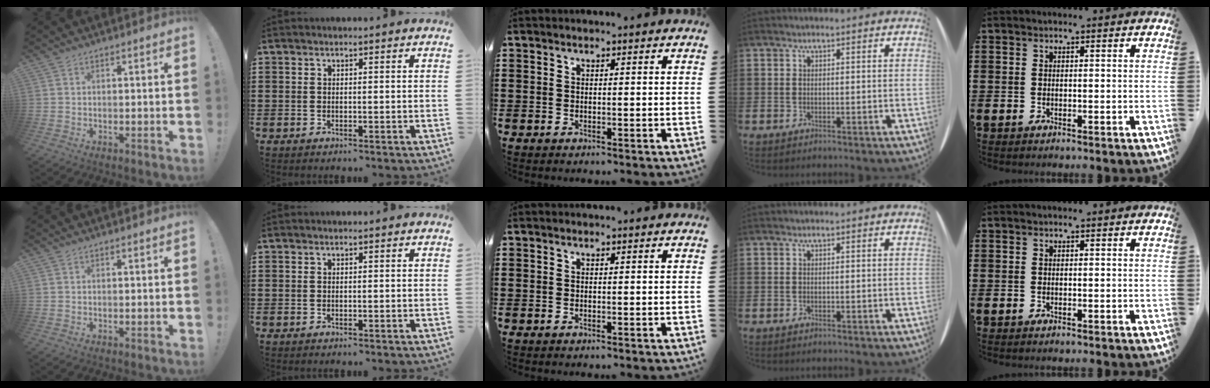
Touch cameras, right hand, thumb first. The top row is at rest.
{}